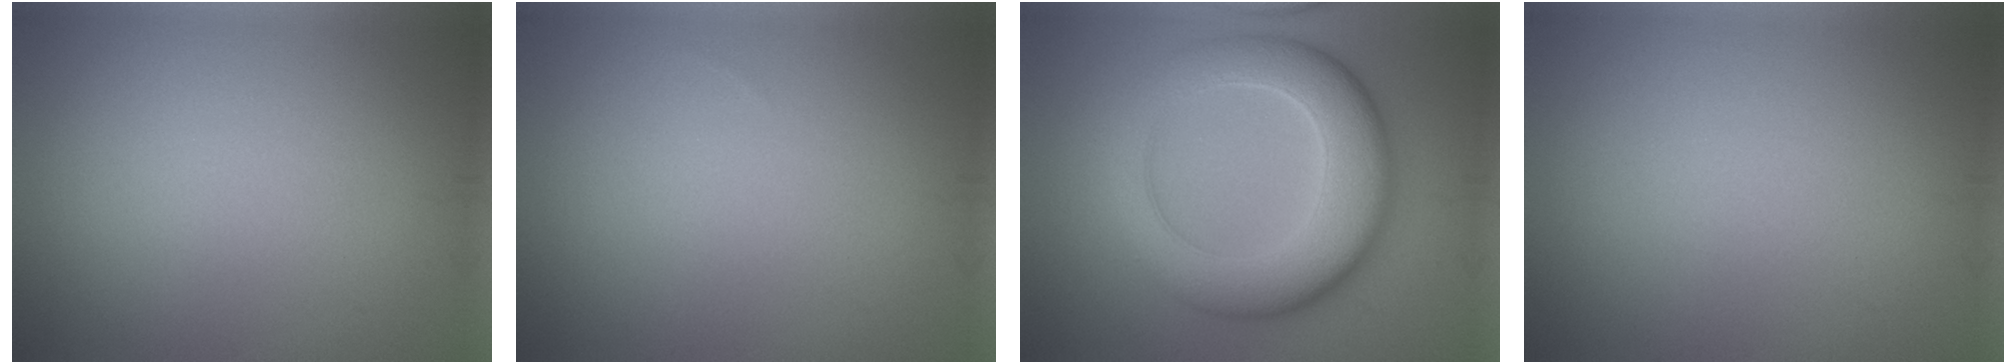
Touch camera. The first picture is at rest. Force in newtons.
{"total": 0.0}
{"total": 8.9, "press": 8.9, "slide": 0.2}
{"total": 0.0}